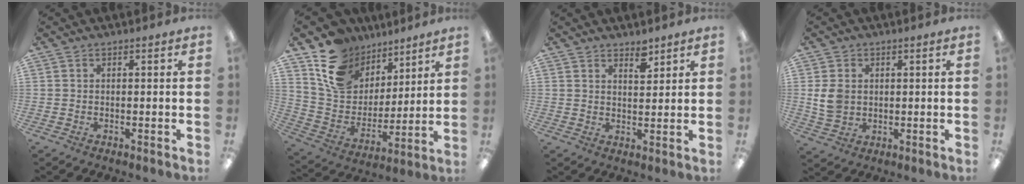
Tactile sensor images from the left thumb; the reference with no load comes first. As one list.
[{"total": 16.1, "force": [10.2, 11.0, 5.8], "torque": [-0.122, -0.058, 0.200]}, {"total": 3.9, "force": [3.2, 1.6, 1.6], "torque": [-0.004, -0.023, 0.051]}, {"total": 6.1, "force": [0.8, 5.0, 3.5], "torque": [-0.073, 0.005, 0.016]}]